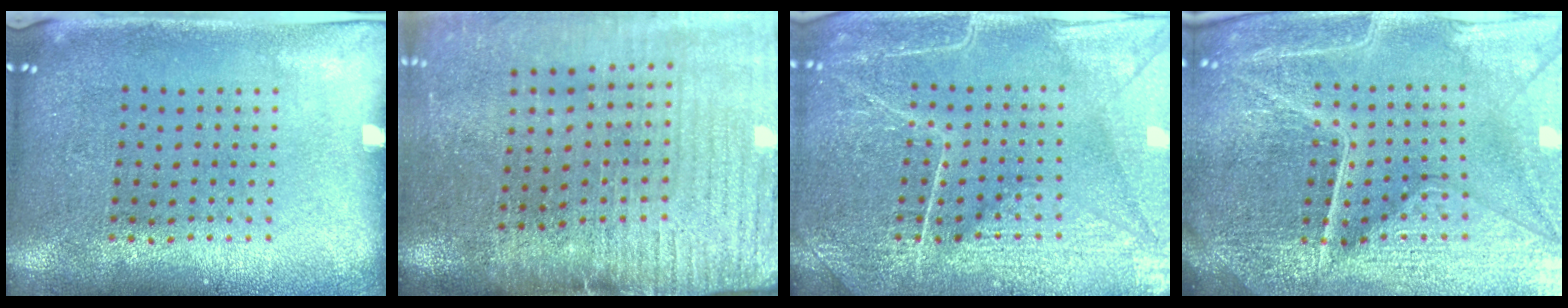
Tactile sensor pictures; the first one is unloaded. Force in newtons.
{"total": 3.7, "press": 3.2, "slide": 1.9}
{"total": 4.1, "press": 4.1, "slide": 0.4}
{"total": 6.1, "press": 5.4, "slide": 2.7}